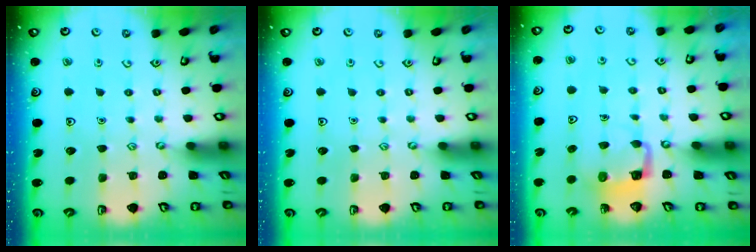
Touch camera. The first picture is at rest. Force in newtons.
{"total": 0.0}
{"total": 3.8, "press": 3.8, "slide": 0.1}